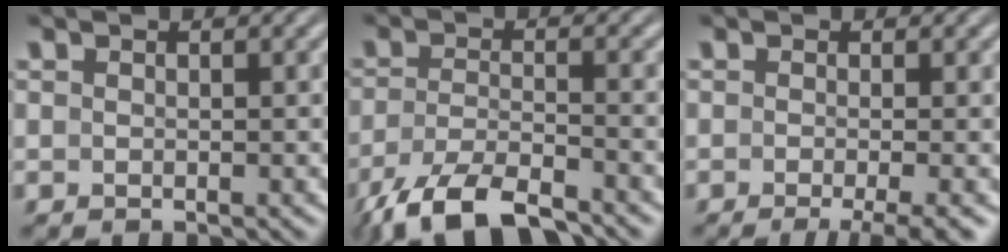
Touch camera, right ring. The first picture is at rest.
{"total": 6.6, "force": [-5.0, 2.3, 3.6], "torque": [-0.074, -0.027, -0.064]}
{"total": 4.6, "force": [-3.3, 0.9, 3.2], "torque": [-0.041, -0.013, -0.041]}